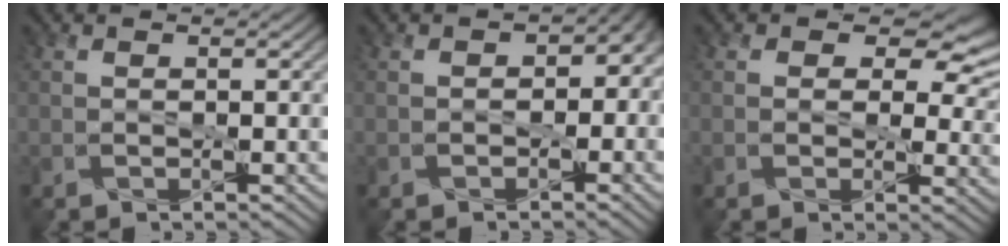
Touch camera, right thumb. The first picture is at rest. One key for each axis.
{"total": 3.3, "fx": -0.6, "fy": 2.8, "fz": 1.7, "tx": -0.008, "ty": -0.013, "tz": -0.009}
{"total": 7.6, "fx": 2.9, "fy": 5.2, "fz": 4.6, "tx": -0.058, "ty": -0.009, "tz": 0.038}